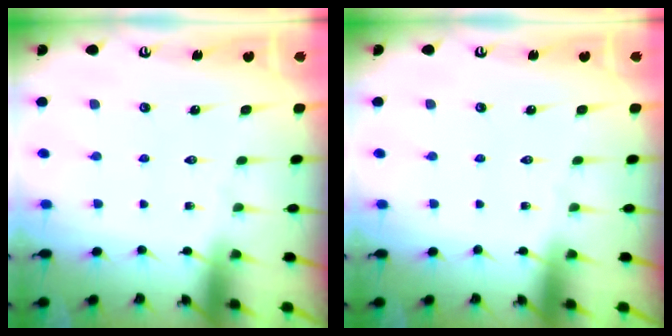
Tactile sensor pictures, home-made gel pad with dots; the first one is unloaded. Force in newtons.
{"total": 0.0}